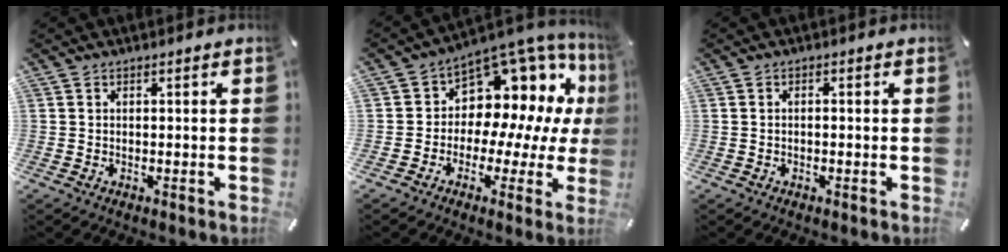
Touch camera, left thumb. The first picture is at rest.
{"total": 10.4, "force": [6.0, 7.5, 4.2], "torque": [-0.070, -0.078, 0.108]}
{"total": 0.9, "force": [-0.4, 0.2, 0.7], "torque": [-0.014, -0.001, -0.006]}